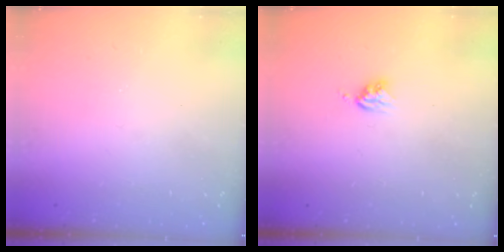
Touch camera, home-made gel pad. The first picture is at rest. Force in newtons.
{"total": 3.7, "press": 3.7, "slide": 0.5}